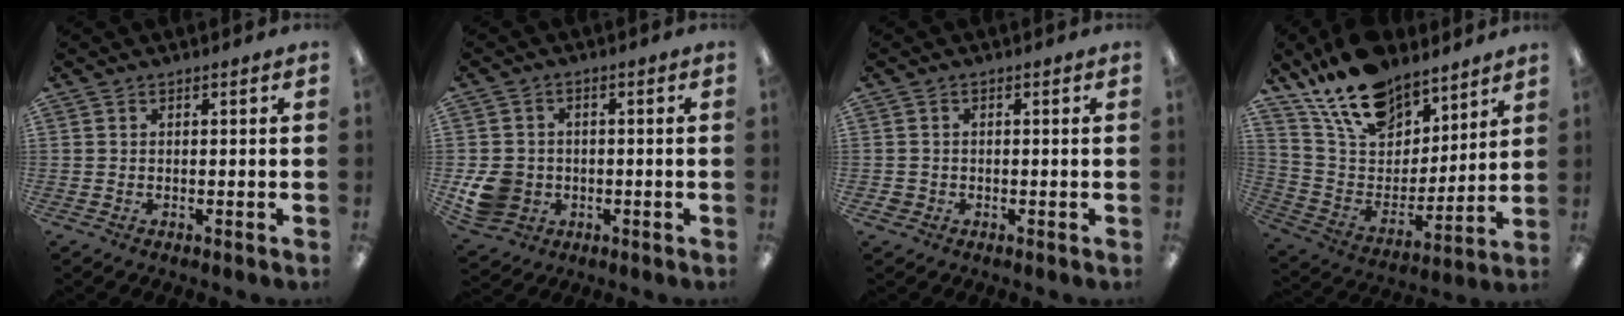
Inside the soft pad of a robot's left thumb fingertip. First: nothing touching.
{"total": 8.8, "force": [-1.8, 7.9, 3.5], "torque": [-0.073, 0.019, -0.029]}
{"total": 1.8, "force": [-0.6, 1.7, 0.2], "torque": [-0.005, 0.005, -0.014]}
{"total": 18.6, "force": [14.2, 9.5, 7.3], "torque": [-0.151, -0.084, 0.262]}